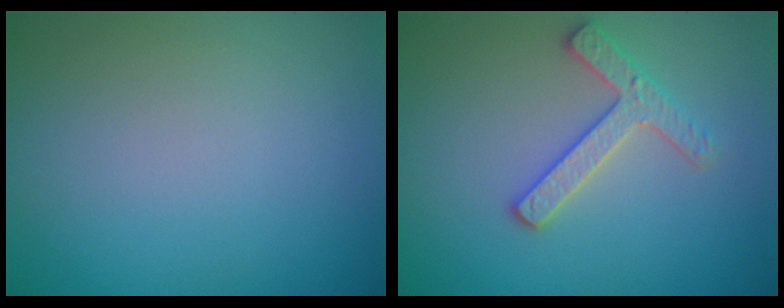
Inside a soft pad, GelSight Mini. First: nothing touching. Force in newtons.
{"total": 2.7, "press": 2.6, "slide": 0.7}